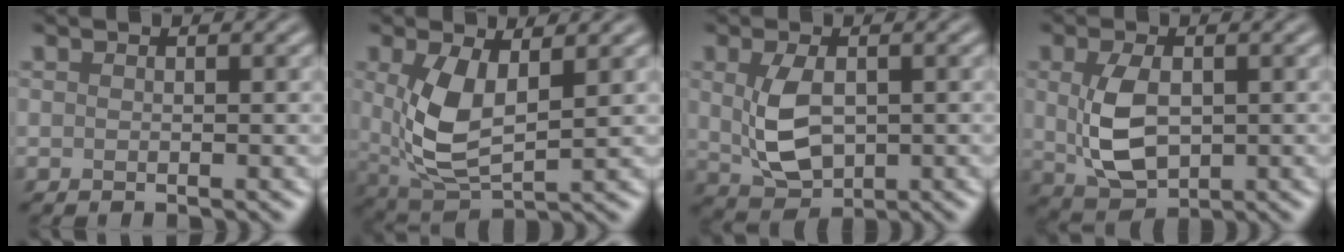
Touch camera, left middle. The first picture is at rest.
{"total": 6.2, "force": [1.2, 3.0, 5.3], "torque": [-0.122, -0.009, 0.030]}
{"total": 4.9, "force": [0.2, 3.1, 3.8], "torque": [-0.090, -0.005, 0.016]}
{"total": 5.6, "force": [0.2, 3.5, 4.4], "torque": [-0.104, -0.007, 0.015]}